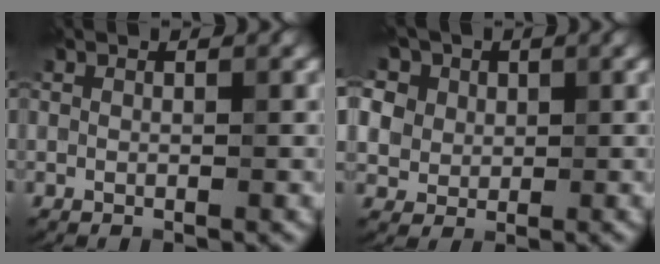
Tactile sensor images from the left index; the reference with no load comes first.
{"total": 12.8, "force": [6.2, 9.6, 5.9], "torque": [-0.146, 0.035, 0.092]}